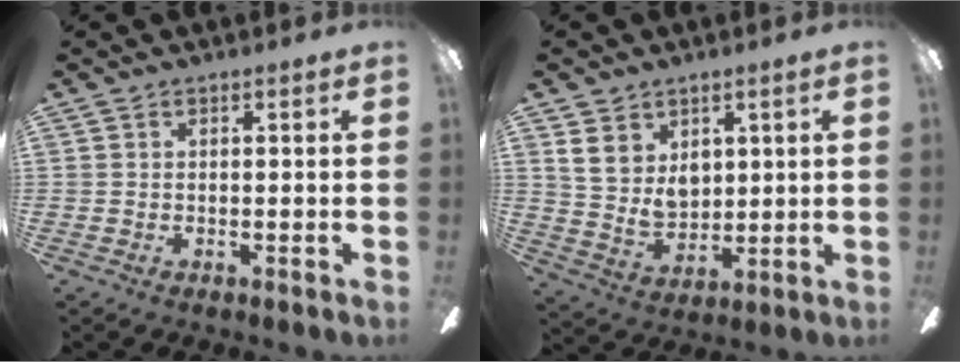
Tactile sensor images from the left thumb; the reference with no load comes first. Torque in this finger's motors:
{"motor_torque": [0.81, 0.95, 0.96, -0.40, 0.03]}